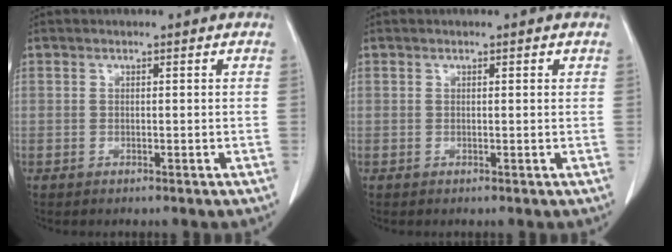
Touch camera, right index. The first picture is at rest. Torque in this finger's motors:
{"motor_torque": [-0.06, -0.05, -0.01, -0.01]}